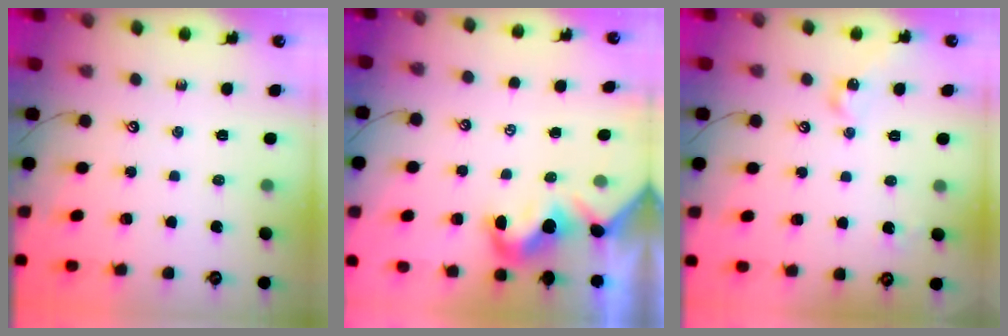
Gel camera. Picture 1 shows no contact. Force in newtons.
{"total": 1.9, "press": 1.8, "slide": 0.6}
{"total": 7.3, "press": 7.2, "slide": 0.8}